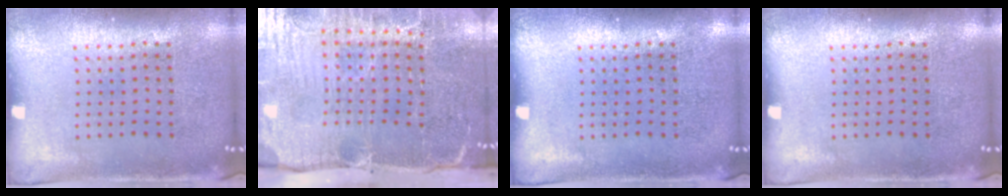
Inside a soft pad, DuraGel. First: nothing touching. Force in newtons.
{"total": 5.4, "press": 4.5, "slide": 3.1}
{"total": 0.0}
{"total": 0.0}